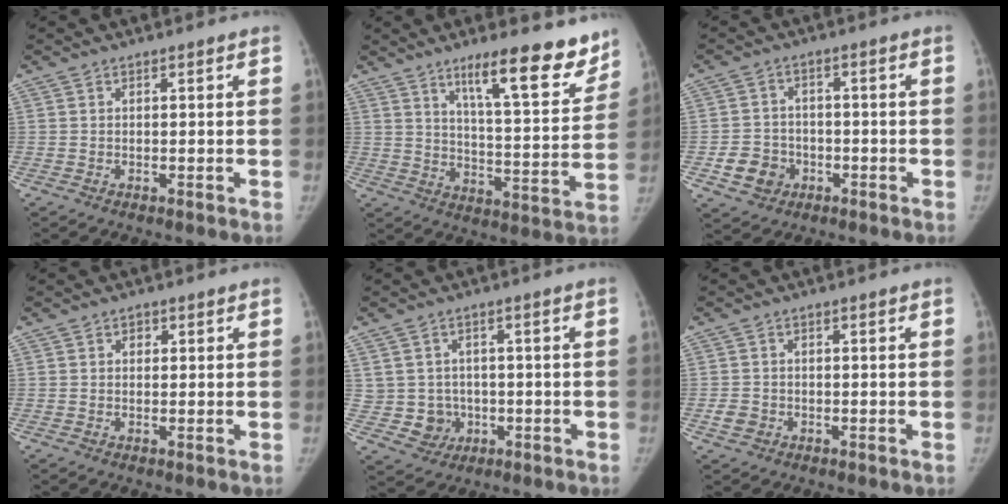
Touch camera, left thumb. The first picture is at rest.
{"total": 17.4, "force": [11.9, 4.3, 12.0], "torque": [-0.125, -0.076, 0.181]}
{"total": 6.7, "force": [-2.6, 5.8, 2.3], "torque": [-0.018, 0.019, -0.039]}
{"total": 1.3, "force": [0.4, 1.1, 0.6], "torque": [0.003, 0.002, 0.001]}
{"total": 6.0, "force": [-0.4, 5.9, 1.2], "torque": [0.010, 0.010, 0.003]}
{"total": 2.6, "force": [-1.0, 2.2, 1.0], "torque": [-0.012, 0.009, -0.016]}